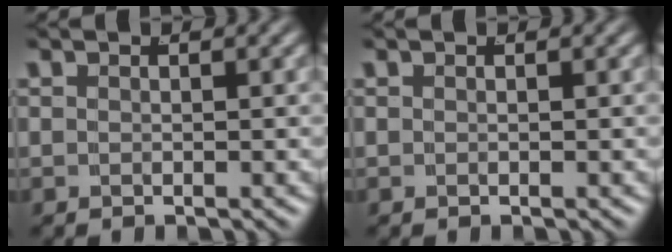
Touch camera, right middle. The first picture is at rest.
{"total": 0.0}